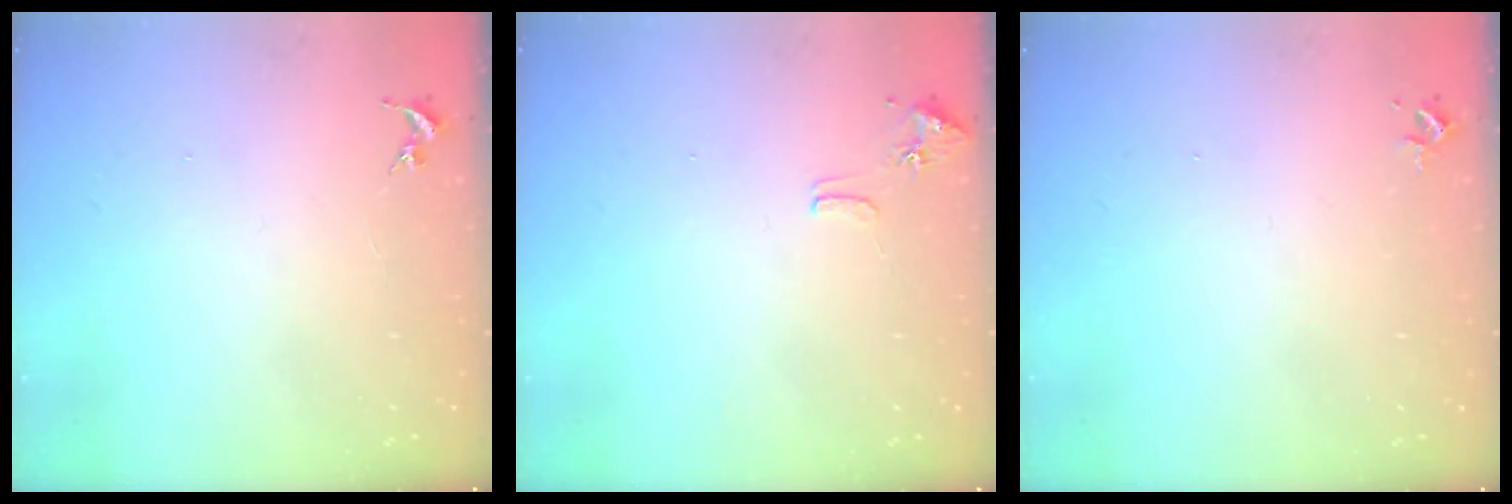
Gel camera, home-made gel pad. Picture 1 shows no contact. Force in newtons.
{"total": 8.1, "press": 8.1, "slide": 0.7}
{"total": 2.4, "press": 2.4, "slide": 0.3}